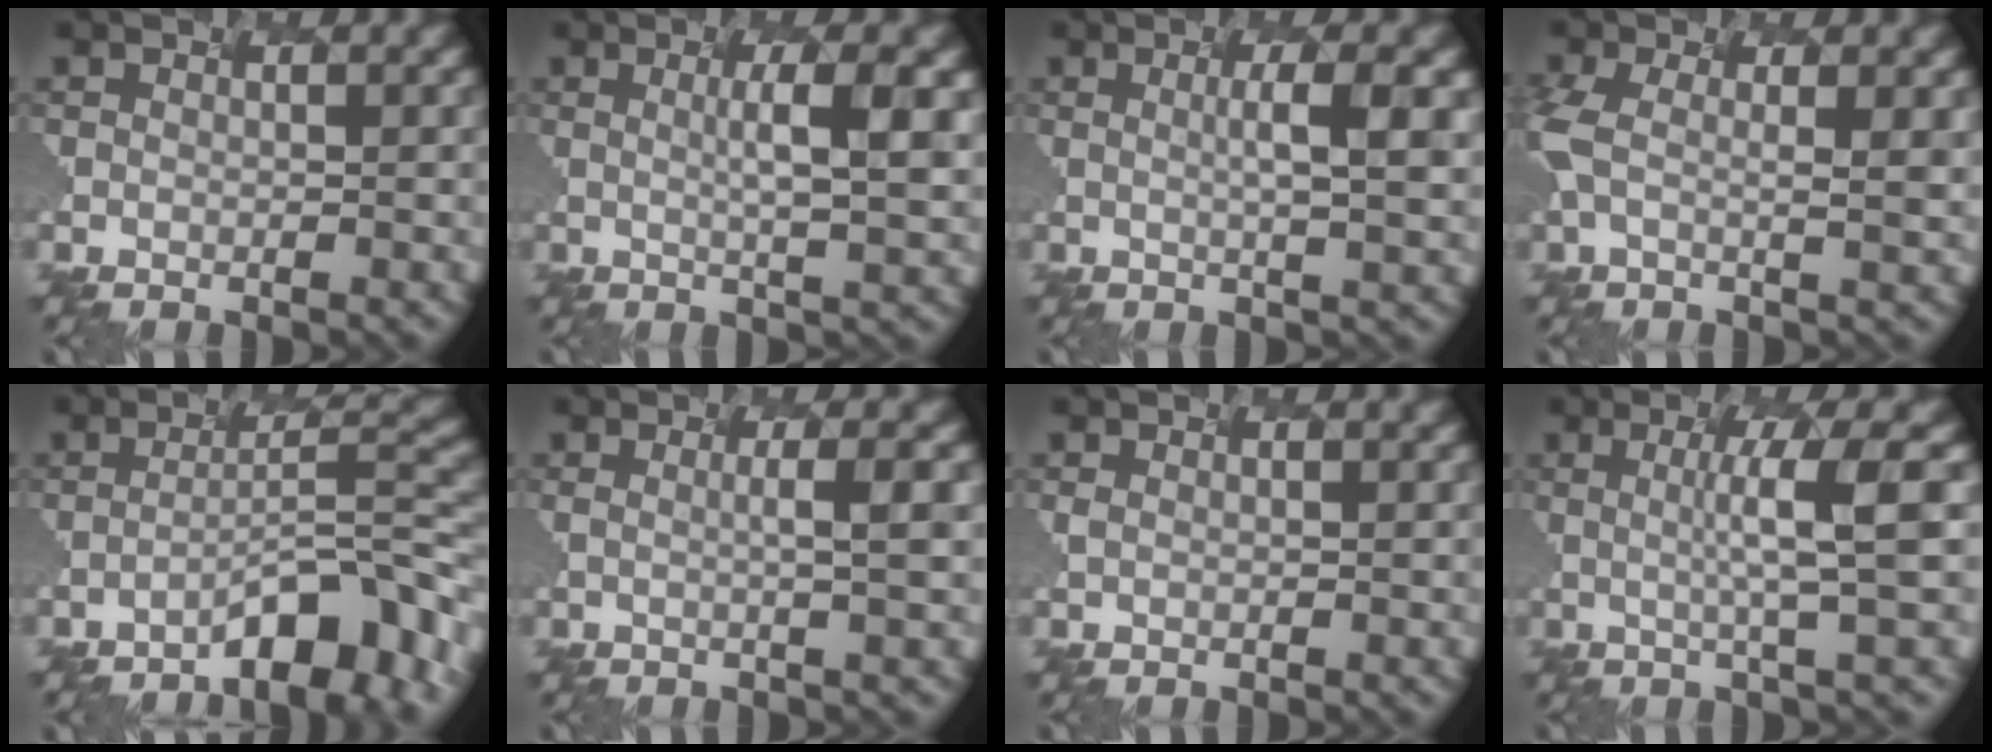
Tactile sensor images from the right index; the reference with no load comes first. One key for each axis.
{"total": 3.4, "fx": 0.2, "fy": 0.2, "fz": 3.3, "tx": -0.055, "ty": 0.005, "tz": 0.015}
{"total": 2.5, "fx": 0.0, "fy": 0.1, "fz": 2.5, "tx": -0.043, "ty": 0.004, "tz": 0.009}
{"total": 4.0, "fx": -0.1, "fy": 1.4, "fz": 3.8, "tx": -0.092, "ty": 0.002, "tz": 0.004}
{"total": 6.4, "fx": -4.8, "fy": 0.6, "fz": 4.2, "tx": -0.066, "ty": 0.020, "tz": -0.068}
{"total": 1.8, "fx": -0.4, "fy": 0.1, "fz": 1.7, "tx": -0.031, "ty": 0.006, "tz": -0.002}
{"total": 0.0}
{"total": 4.1, "fx": -0.2, "fy": -0.2, "fz": 4.1, "tx": -0.082, "ty": 0.005, "tz": 0.009}